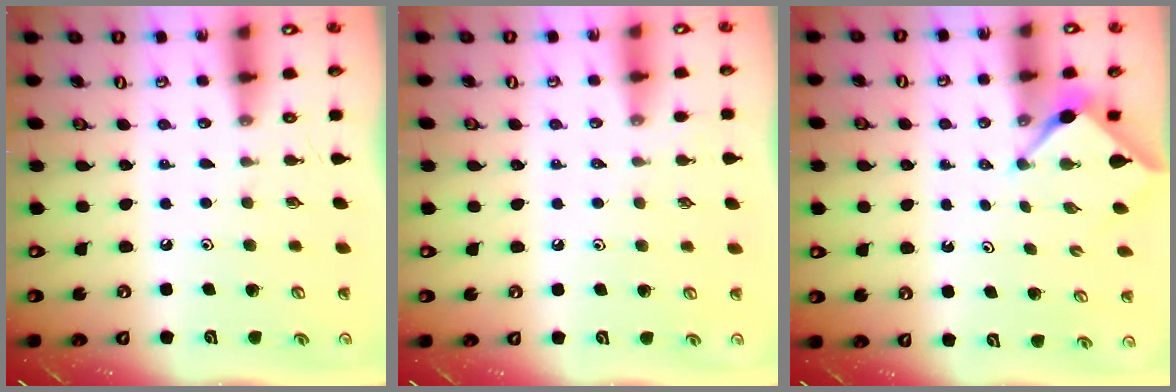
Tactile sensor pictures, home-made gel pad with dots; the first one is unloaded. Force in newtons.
{"total": 1.9, "press": 1.8, "slide": 0.4}
{"total": 3.0, "press": 2.9, "slide": 0.3}